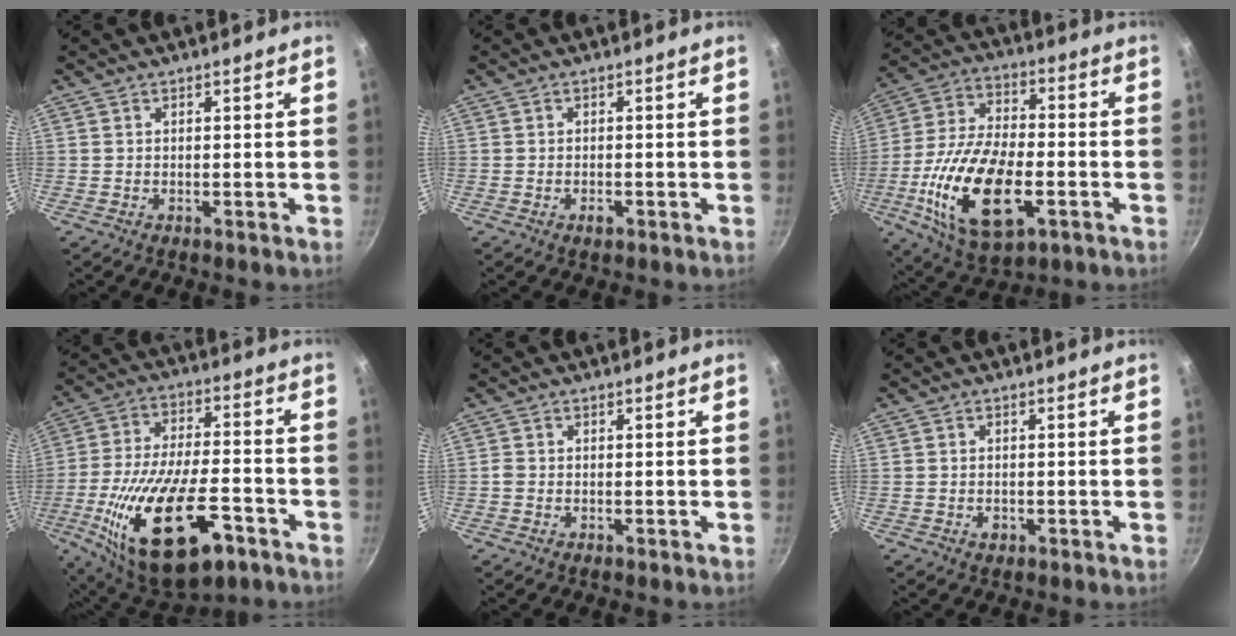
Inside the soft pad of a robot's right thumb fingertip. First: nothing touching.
{"total": 1.3, "force": [-0.7, 0.7, 0.9], "torque": [-0.016, 0.003, -0.012]}
{"total": 21.3, "force": [-6.0, 10.7, 17.4], "torque": [-0.332, 0.016, -0.106]}
{"total": 25.3, "force": [-9.9, 11.5, 20.2], "torque": [-0.360, 0.022, -0.156]}
{"total": 0.8, "force": [-0.3, 0.7, 0.4], "torque": [-0.008, 0.002, -0.007]}
{"total": 1.6, "force": [-0.6, 1.2, 0.8], "torque": [-0.011, 0.003, -0.009]}